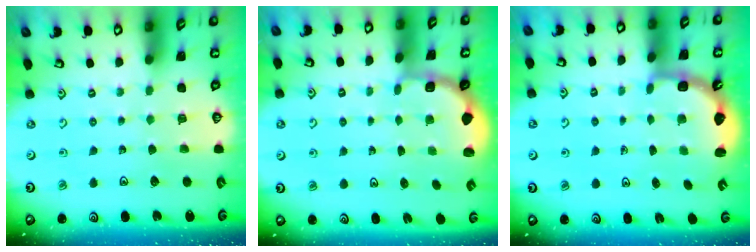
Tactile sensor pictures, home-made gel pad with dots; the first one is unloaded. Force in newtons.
{"total": 1.9, "press": 1.8, "slide": 0.8}
{"total": 3.4, "press": 2.4, "slide": 2.4}